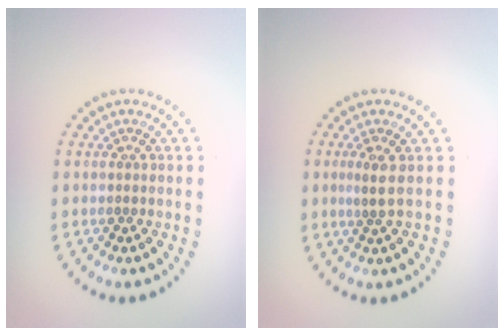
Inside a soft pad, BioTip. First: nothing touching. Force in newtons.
{"total": 1.5, "press": 1.0, "slide": 1.1}